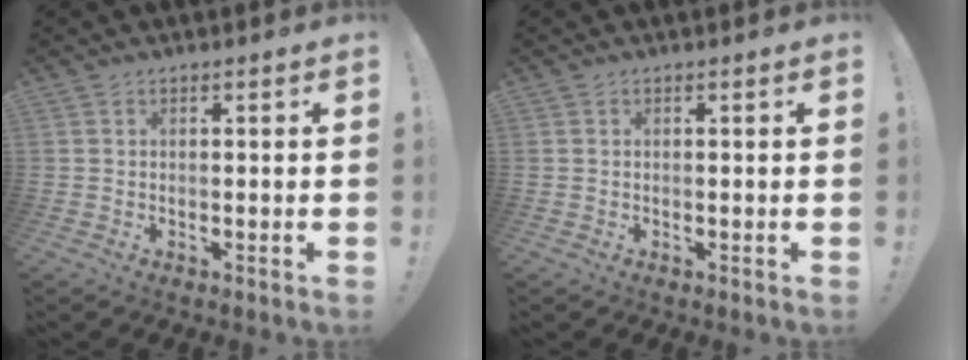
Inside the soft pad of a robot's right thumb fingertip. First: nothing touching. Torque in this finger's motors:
{"motor_torque": [-0.04, 0.04, 0.40, -0.39, 0.05]}